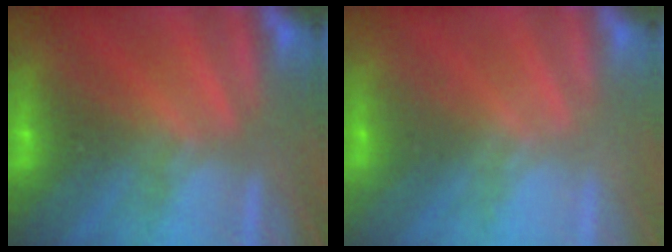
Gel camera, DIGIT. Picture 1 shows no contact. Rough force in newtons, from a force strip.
{"total": 2.1}